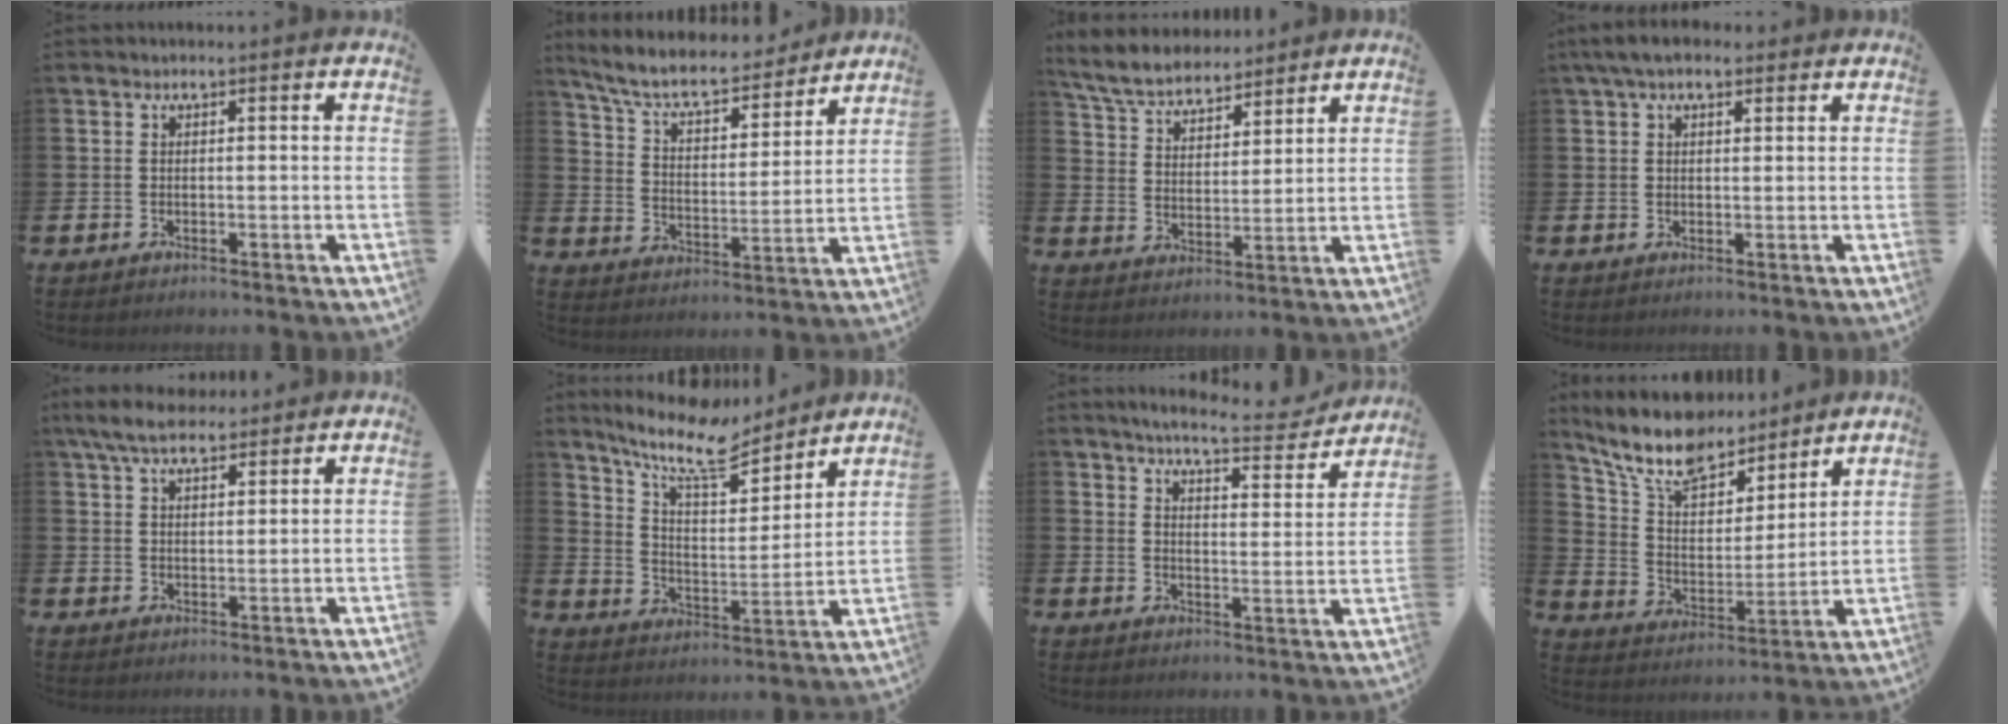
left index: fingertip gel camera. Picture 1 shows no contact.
{"total": 8.1, "force": [7.3, 2.0, 2.8], "torque": [-0.084, -0.052, 0.124]}
{"total": 6.9, "force": [6.5, 1.7, 1.4], "torque": [-0.056, -0.028, 0.118]}
{"total": 3.7, "force": [3.0, 1.5, 1.7], "torque": [-0.039, 0.002, 0.054]}
{"total": 6.5, "force": [5.6, 2.1, 2.6], "torque": [-0.062, -0.013, 0.104]}
{"total": 11.5, "force": [9.7, 3.2, 5.3], "torque": [-0.122, -0.063, 0.164]}
{"total": 6.5, "force": [6.2, 0.4, 2.1], "torque": [-0.049, -0.042, 0.102]}
{"total": 11.7, "force": [10.3, 4.2, 3.4], "torque": [-0.116, -0.061, 0.188]}